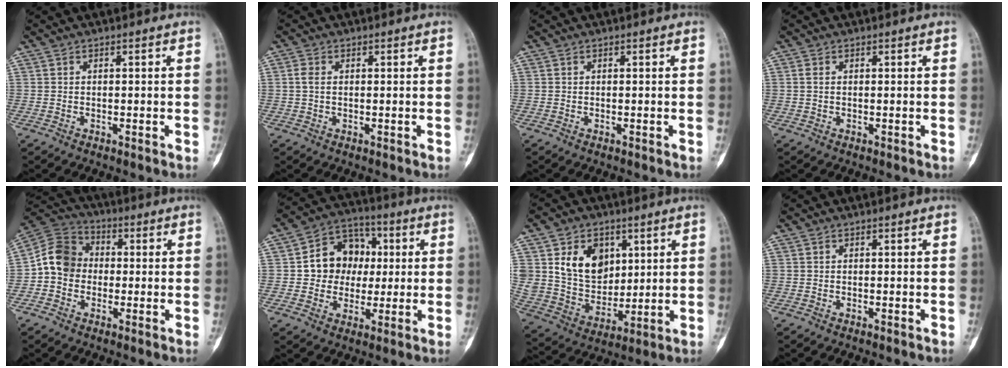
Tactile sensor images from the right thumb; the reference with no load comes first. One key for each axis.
{"total": 2.1, "fx": 0.3, "fy": 1.3, "fz": 1.7, "tx": -0.042, "ty": 0.004, "tz": 0.007}
{"total": 0.0}
{"total": 1.1, "fx": 0.3, "fy": 0.7, "fz": 0.9, "tx": -0.023, "ty": 0.002, "tz": 0.008}
{"total": 9.8, "fx": -0.6, "fy": 8.4, "fz": 4.9, "tx": -0.074, "ty": 0.031, "tz": -0.028}
{"total": 12.0, "fx": 1.1, "fy": 10.1, "fz": 6.3, "tx": -0.047, "ty": 0.018, "tz": 0.012}
{"total": 14.7, "fx": 5.1, "fy": 11.0, "fz": 8.2, "tx": -0.105, "ty": -0.025, "tz": 0.109}
{"total": 0.0}